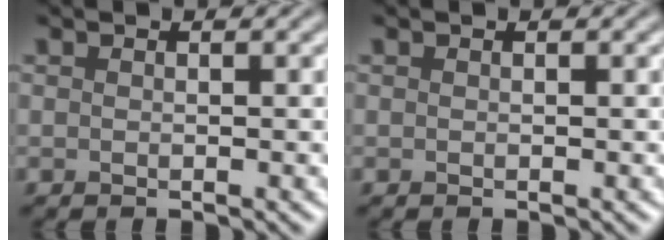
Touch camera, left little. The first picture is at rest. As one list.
[{"total": 0.0}]